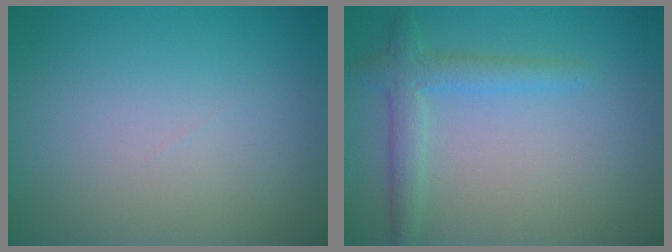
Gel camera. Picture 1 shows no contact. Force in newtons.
{"total": 2.7, "press": 2.7, "slide": 0.1}